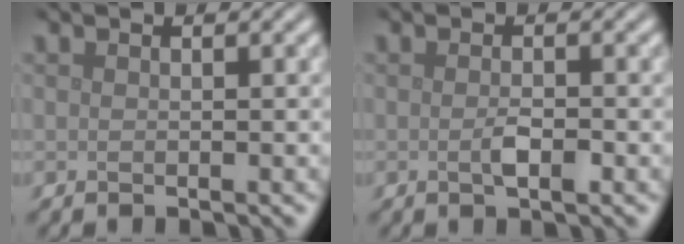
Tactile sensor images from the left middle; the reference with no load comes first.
{"total": 1.5, "force": [-0.4, 0.4, 1.4], "torque": [-0.029, -0.003, -0.010]}